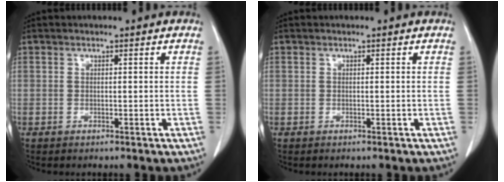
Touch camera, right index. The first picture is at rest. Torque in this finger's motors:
{"motor_torque": [0.00, 0.00, 0.00, 0.00]}